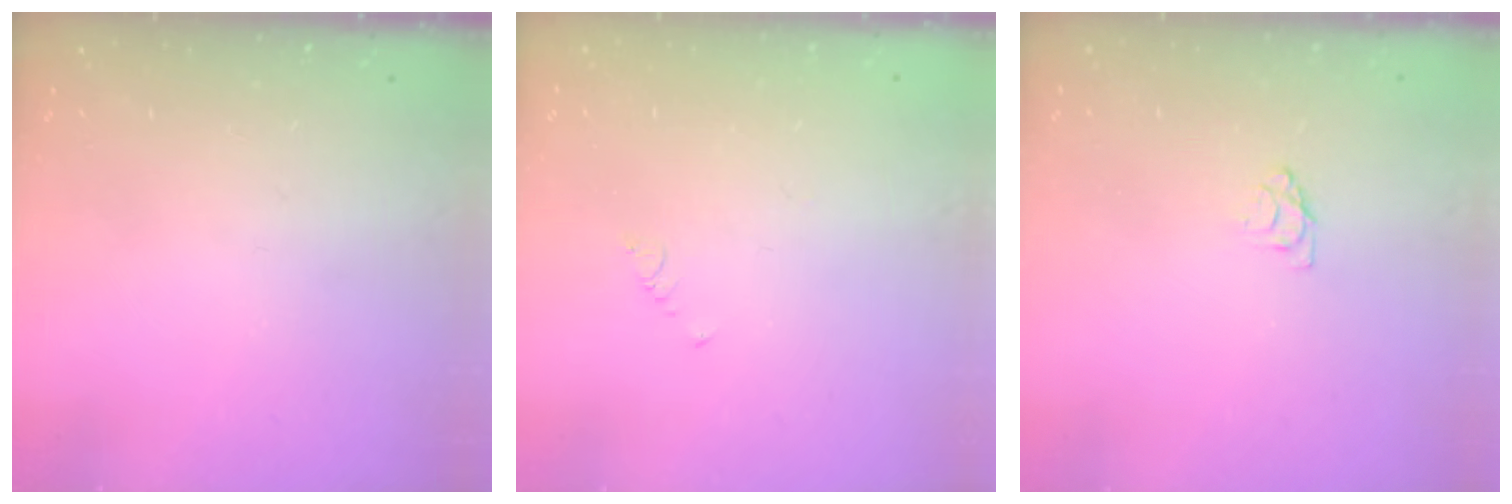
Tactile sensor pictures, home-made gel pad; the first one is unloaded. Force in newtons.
{"total": 0.7, "press": 0.6, "slide": 0.2}
{"total": 3.7, "press": 3.7, "slide": 0.4}